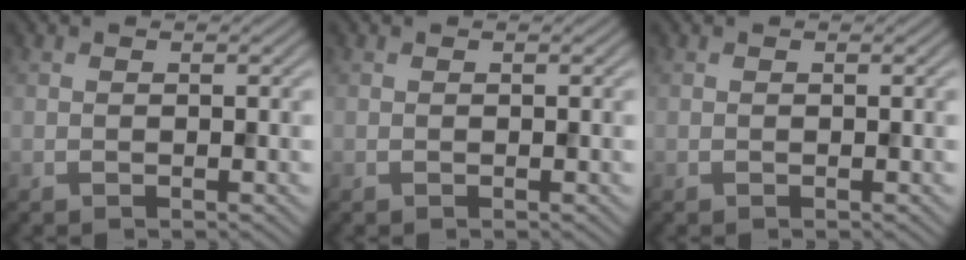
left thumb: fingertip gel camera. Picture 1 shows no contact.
{"total": 0.0}
{"total": 0.0}